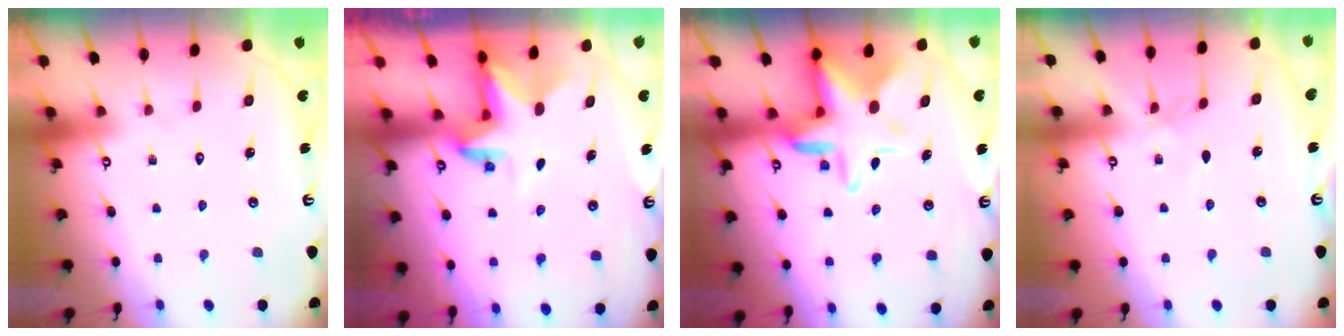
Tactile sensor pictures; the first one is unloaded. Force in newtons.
{"total": 3.4, "press": 3.4, "slide": 0.2}
{"total": 10.7, "press": 10.5, "slide": 2.1}
{"total": 2.5, "press": 2.5, "slide": 0.5}